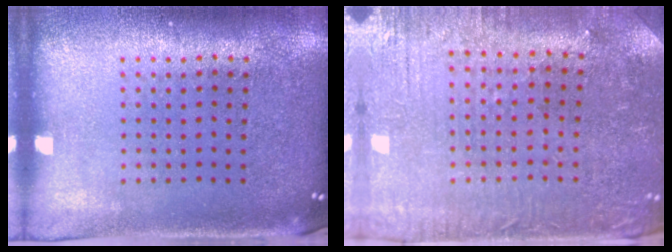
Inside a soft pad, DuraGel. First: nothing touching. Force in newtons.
{"total": 0.9, "press": 0.7, "slide": 0.5}